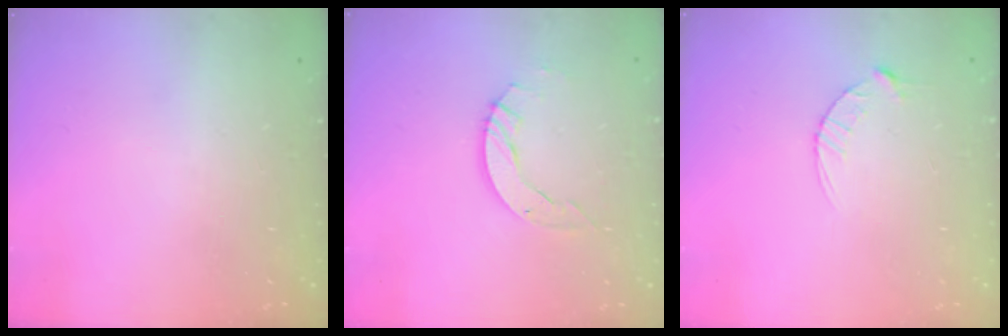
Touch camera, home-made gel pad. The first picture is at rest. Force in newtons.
{"total": 4.9, "press": 4.9, "slide": 0.1}
{"total": 3.0, "press": 3.0, "slide": 0.4}